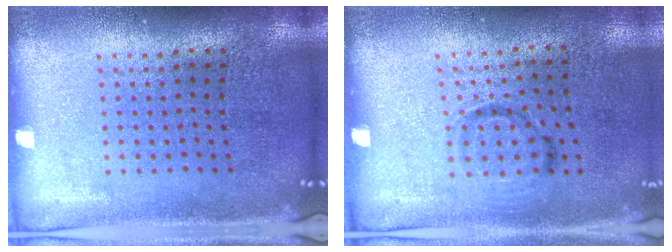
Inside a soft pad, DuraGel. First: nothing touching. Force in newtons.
{"total": 1.0, "press": 0.6, "slide": 0.8}